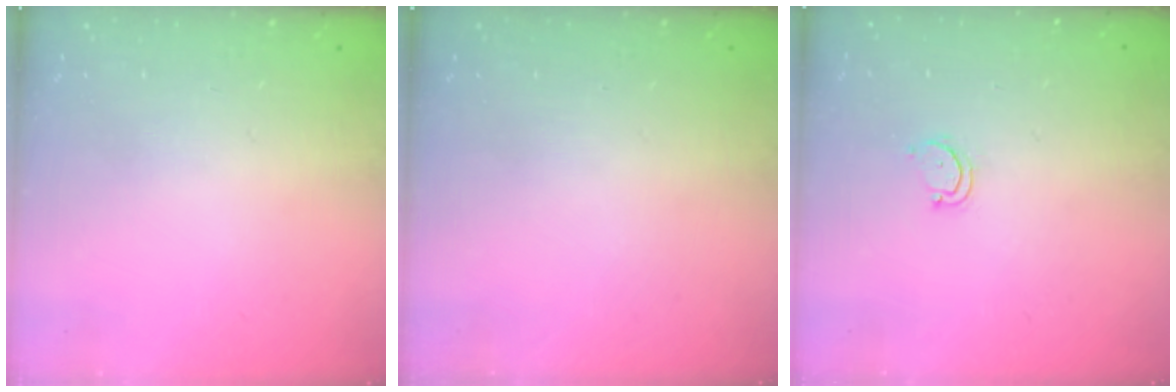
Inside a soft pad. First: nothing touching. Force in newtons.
{"total": 0.0}
{"total": 2.7, "press": 2.7, "slide": 0.3}